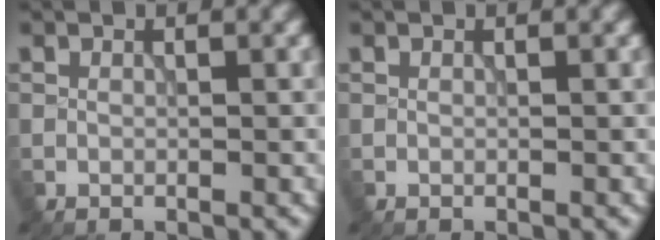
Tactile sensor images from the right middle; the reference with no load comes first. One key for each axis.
{"total": 0.0}